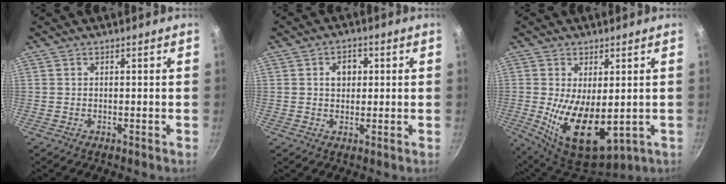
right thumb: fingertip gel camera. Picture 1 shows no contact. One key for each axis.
{"total": 4.0, "fx": 0.8, "fy": 3.1, "fz": 2.3, "tx": -0.012, "ty": 0.006, "tz": 0.009}
{"total": 13.6, "fx": -0.9, "fy": 7.0, "fz": 11.7, "tx": -0.186, "ty": -0.025, "tz": 0.005}